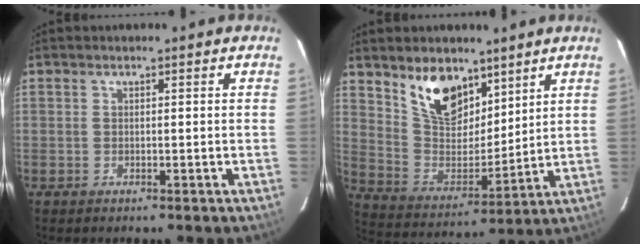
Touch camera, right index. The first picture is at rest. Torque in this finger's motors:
{"motor_torque": [0.49, 0.45, 0.24, 0.09]}